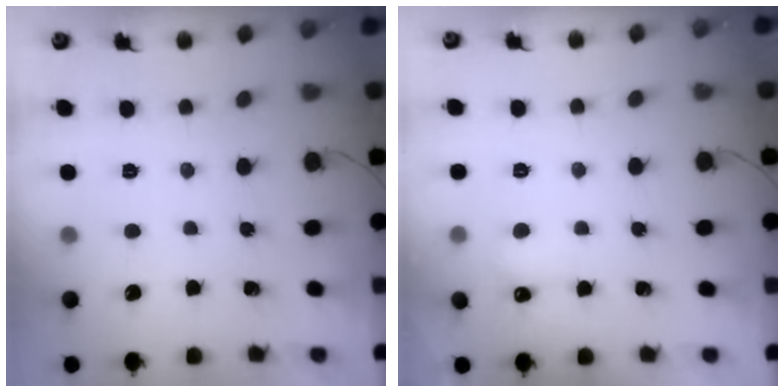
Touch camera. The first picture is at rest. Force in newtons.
{"total": 3.2, "press": 3.0, "slide": 1.0}